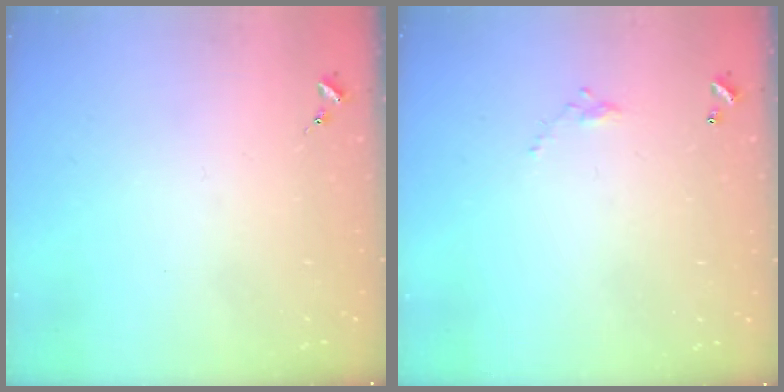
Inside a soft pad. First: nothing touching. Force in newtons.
{"total": 4.0, "press": 4.0, "slide": 0.2}